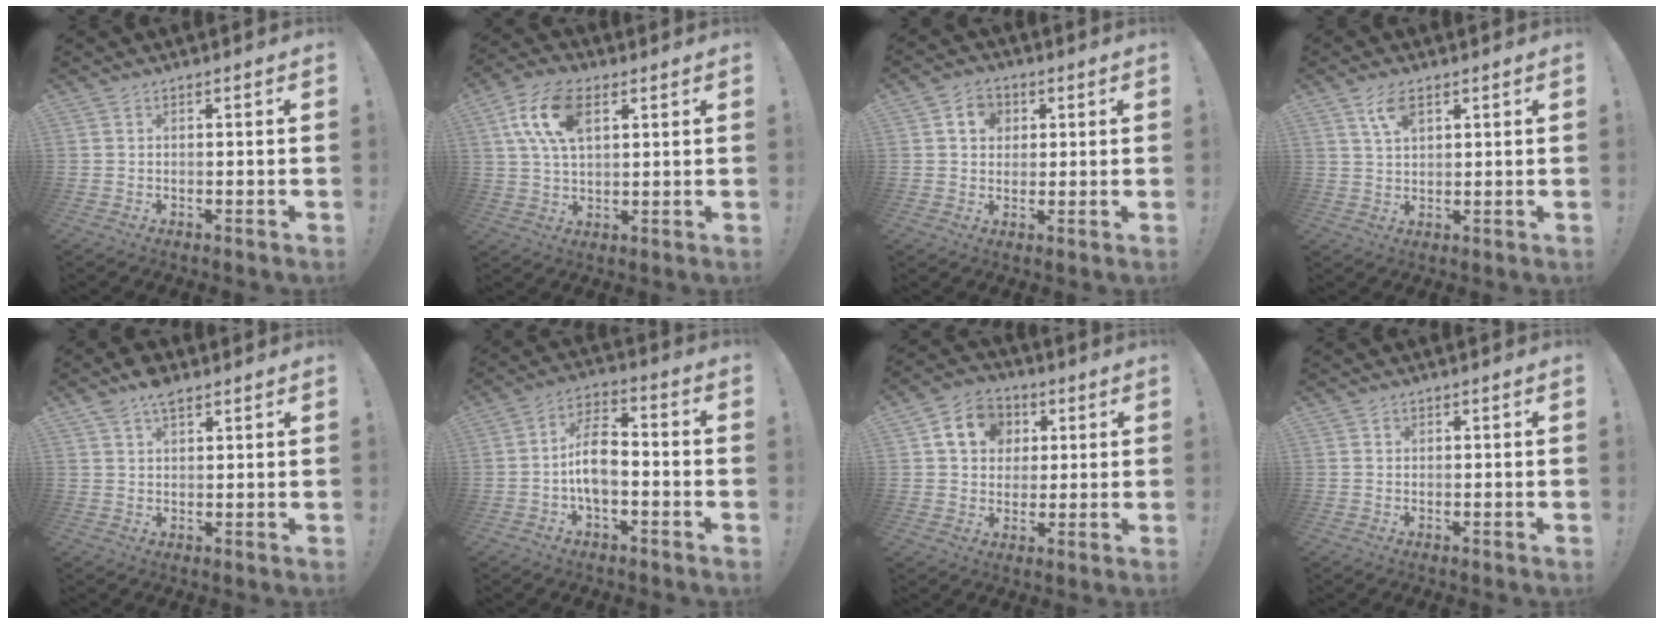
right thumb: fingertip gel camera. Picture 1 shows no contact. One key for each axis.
{"total": 13.3, "fx": 5.0, "fy": 7.4, "fz": 9.8, "tx": -0.188, "ty": 0.001, "tz": 0.094}
{"total": 6.6, "fx": 2.0, "fy": 5.6, "fz": 2.7, "tx": -0.036, "ty": 0.002, "tz": 0.037}
{"total": 5.6, "fx": 3.1, "fy": 2.5, "fz": 3.9, "tx": -0.069, "ty": -0.008, "tz": 0.055}
{"total": 6.2, "fx": 4.4, "fy": 3.0, "fz": 3.1, "tx": -0.036, "ty": -0.022, "tz": 0.078}
{"total": 10.6, "fx": -2.1, "fy": 6.0, "fz": 8.4, "tx": -0.152, "ty": 0.016, "tz": -0.035}
{"total": 11.5, "fx": 3.6, "fy": 9.7, "fz": 5.0, "tx": -0.071, "ty": -0.003, "tz": 0.073}
{"total": 0.6, "fx": 0.3, "fy": 0.5, "fz": 0.0, "tx": 0.006, "ty": -0.001, "tz": 0.004}